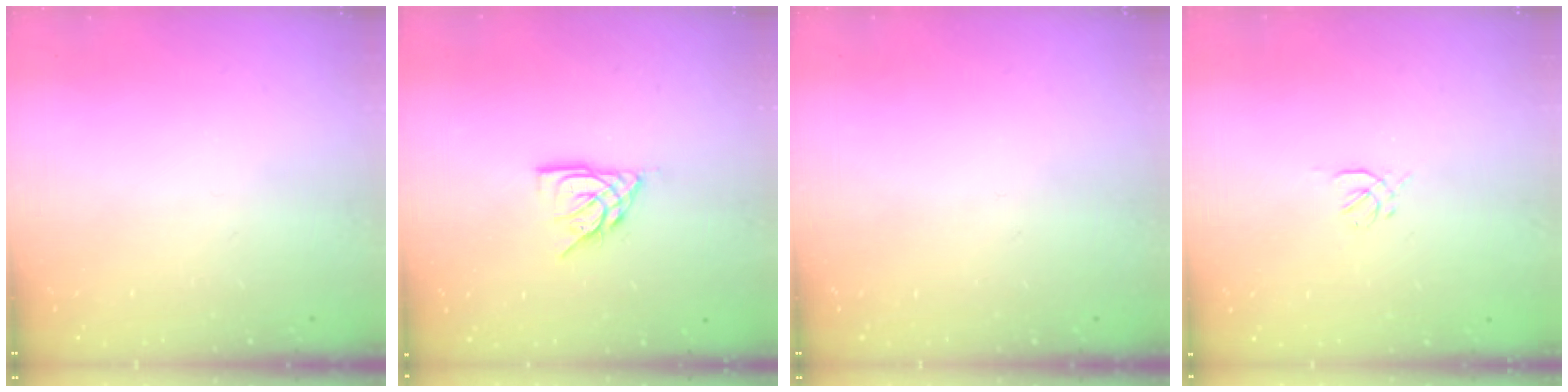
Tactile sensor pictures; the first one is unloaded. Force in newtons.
{"total": 8.2, "press": 8.1, "slide": 0.6}
{"total": 0.0}
{"total": 0.7, "press": 0.5, "slide": 0.5}